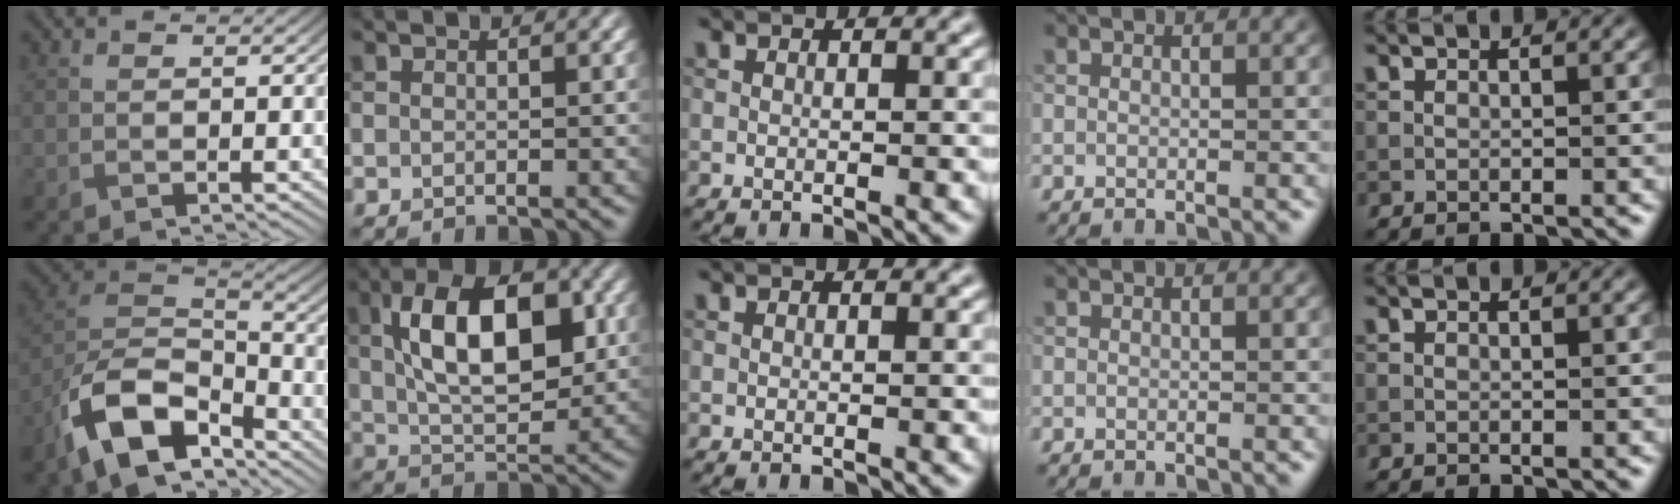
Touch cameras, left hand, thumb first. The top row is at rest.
{"thumb": {"total": 12.9, "force": [-8.5, 5.8, 7.7], "torque": [-0.161, -0.013, -0.176]}, "index": {"total": 10.4, "force": [2.2, 5.2, 8.7], "torque": [-0.142, 0.011, 0.032]}}